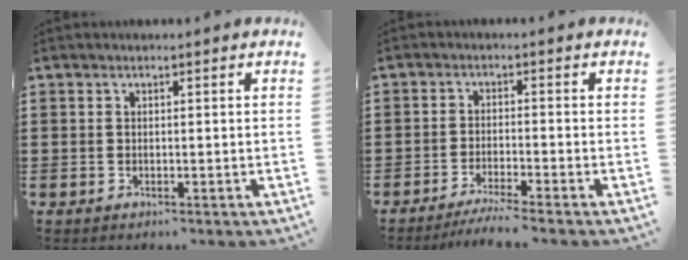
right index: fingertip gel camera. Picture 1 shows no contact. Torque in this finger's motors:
{"motor_torque": [0.77, 0.81, 0.19, 0.02]}